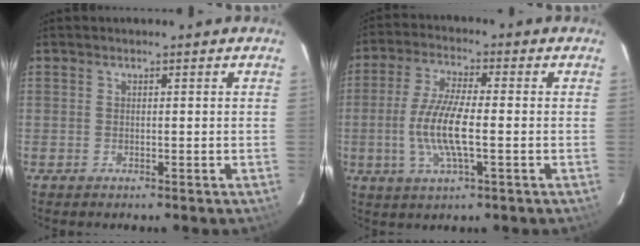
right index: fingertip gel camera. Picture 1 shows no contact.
{"total": 10.1, "force": [-1.7, 2.3, 9.7], "torque": [-0.198, -0.004, -0.038]}